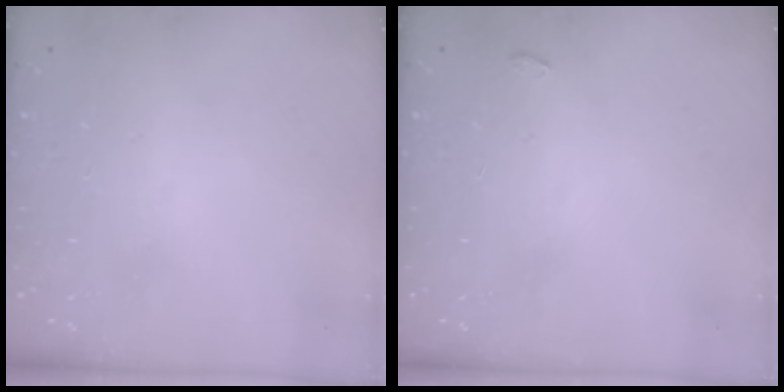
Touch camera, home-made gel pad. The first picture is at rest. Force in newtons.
{"total": 3.1, "press": 3.1, "slide": 0.3}